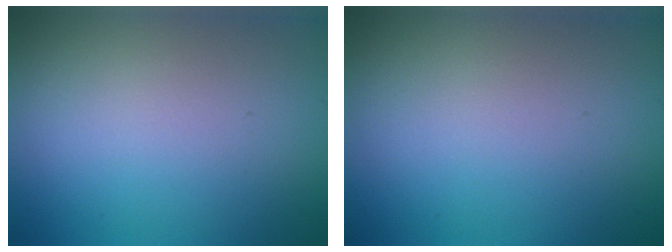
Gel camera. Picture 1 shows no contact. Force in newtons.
{"total": 0.0}